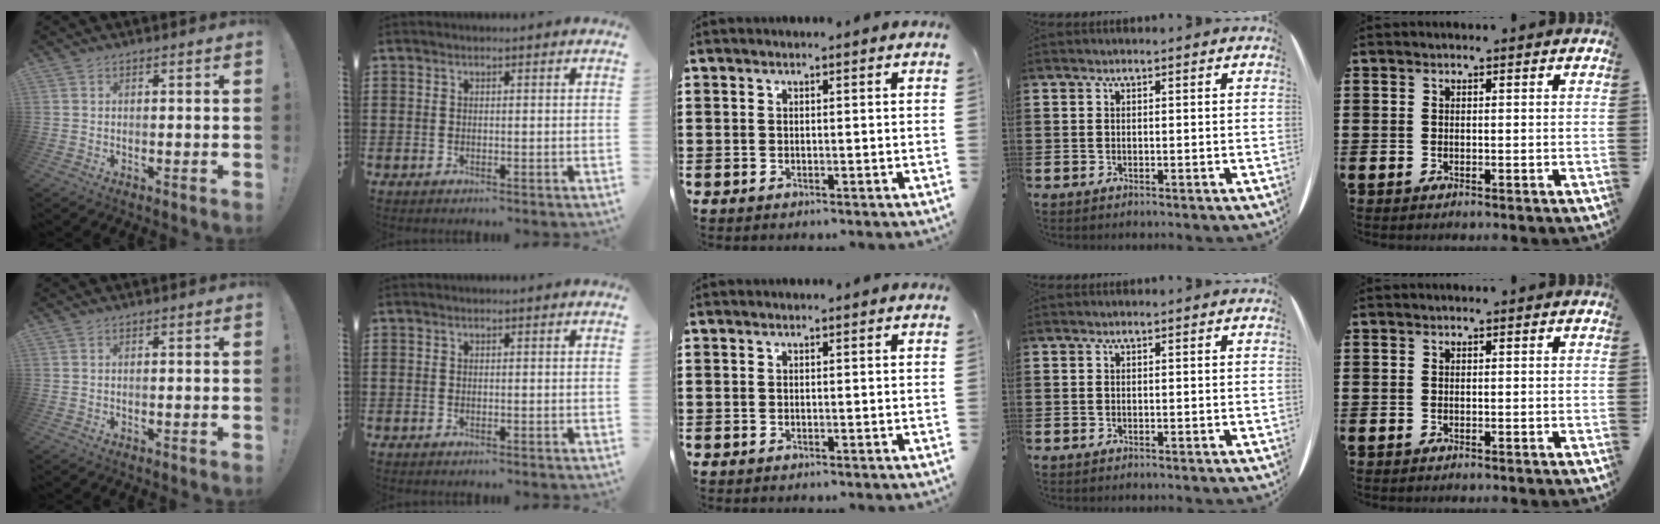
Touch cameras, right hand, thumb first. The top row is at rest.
{}